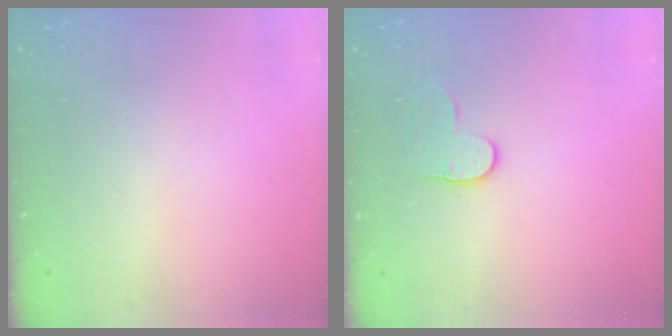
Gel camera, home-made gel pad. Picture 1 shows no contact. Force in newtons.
{"total": 7.0, "press": 7.0, "slide": 0.7}